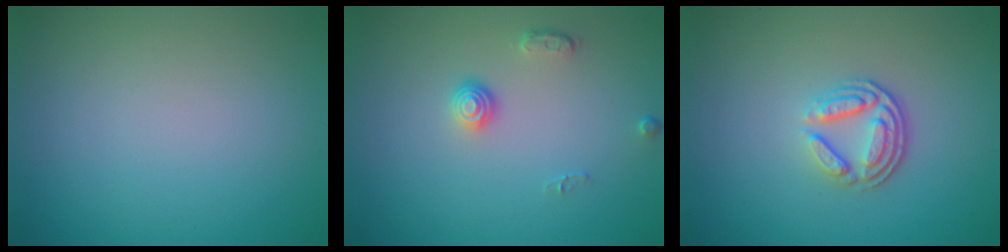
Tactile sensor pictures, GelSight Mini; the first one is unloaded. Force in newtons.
{"total": 1.4, "press": 1.0, "slide": 1.0}
{"total": 3.5, "press": 2.6, "slide": 2.4}